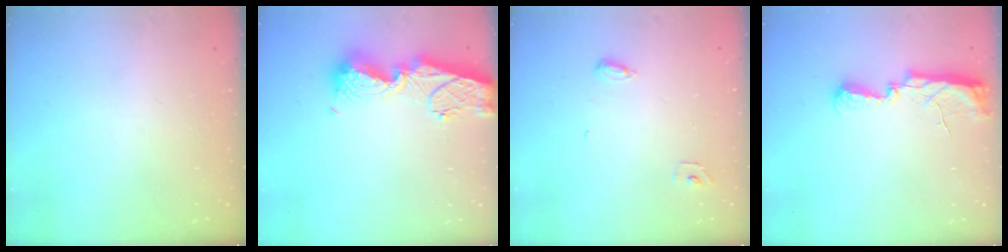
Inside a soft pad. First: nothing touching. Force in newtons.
{"total": 13.4, "press": 13.3, "slide": 1.6}
{"total": 5.1, "press": 4.9, "slide": 1.4}
{"total": 8.9, "press": 8.2, "slide": 3.4}